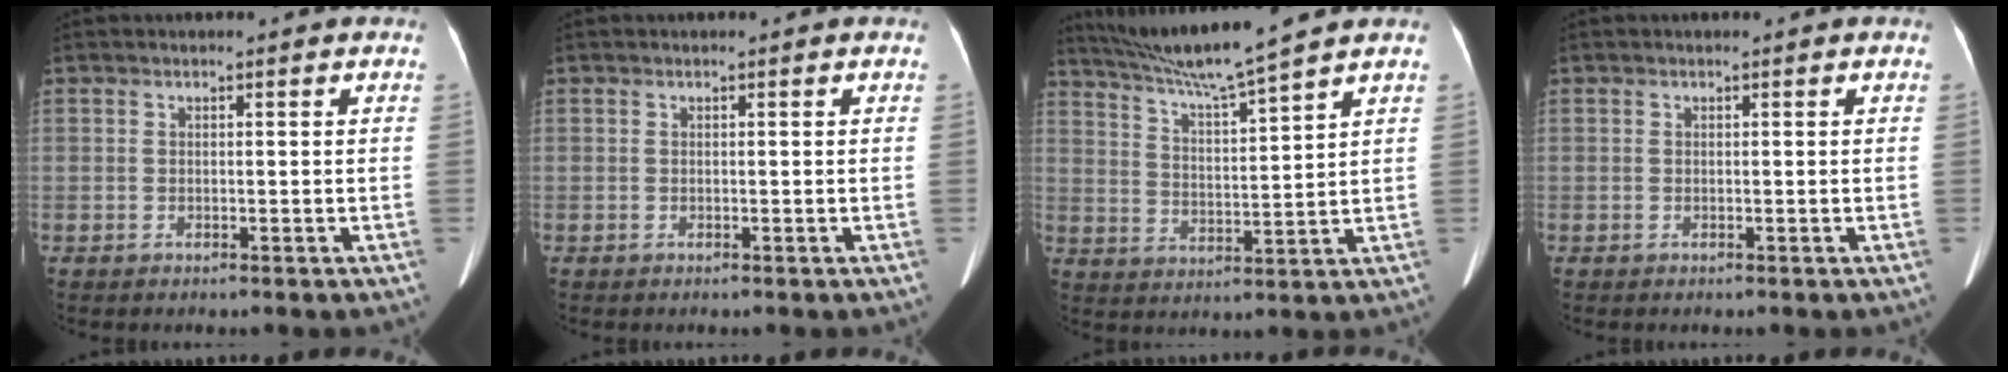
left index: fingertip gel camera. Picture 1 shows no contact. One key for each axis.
{"total": 0.0}
{"total": 10.9, "fx": 9.6, "fy": -2.0, "fz": 4.9, "tx": -0.091, "ty": 0.005, "tz": 0.172}
{"total": 0.0}